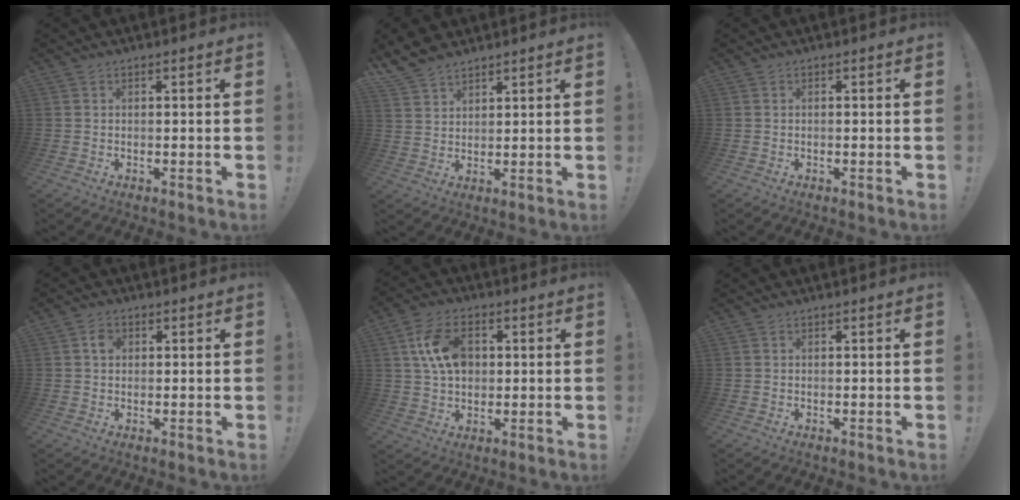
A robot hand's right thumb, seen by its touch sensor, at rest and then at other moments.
{"total": 6.8, "force": [5.7, 3.0, 2.0], "torque": [-0.042, -0.032, 0.114]}
{"total": 0.0}
{"total": 2.5, "force": [0.6, 1.9, 1.4], "torque": [-0.010, -0.002, 0.005]}
{"total": 12.3, "force": [3.0, 8.3, 8.5], "torque": [-0.147, 0.012, 0.061]}
{"total": 0.0}